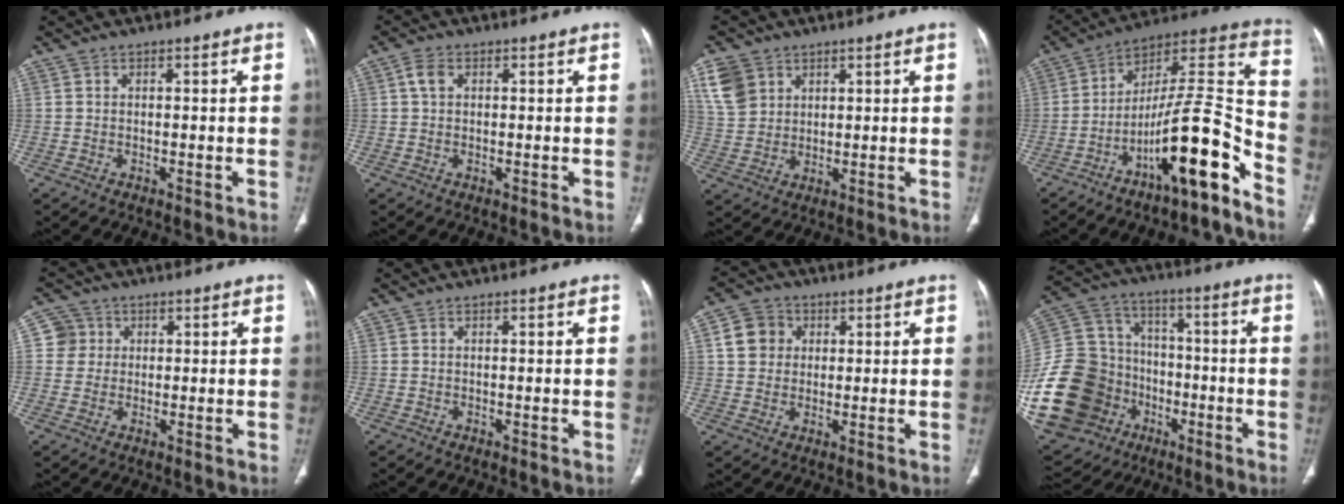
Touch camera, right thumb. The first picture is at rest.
{"total": 2.6, "force": [0.6, 1.6, 1.9], "torque": [-0.042, 0.004, 0.011]}
{"total": 7.3, "force": [3.7, 5.5, 2.9], "torque": [-0.042, -0.007, 0.084]}
{"total": 19.1, "force": [-11.0, 3.6, 15.1], "torque": [-0.245, 0.105, -0.179]}
{"total": 4.1, "force": [0.8, 4.0, 0.1], "torque": [0.026, 0.007, 0.011]}
{"total": 0.0}
{"total": 6.3, "force": [1.6, 5.6, 2.4], "torque": [-0.021, 0.005, 0.025]}
{"total": 31.2, "force": [-9.0, 25.1, 16.2], "torque": [-0.376, 0.085, -0.139]}